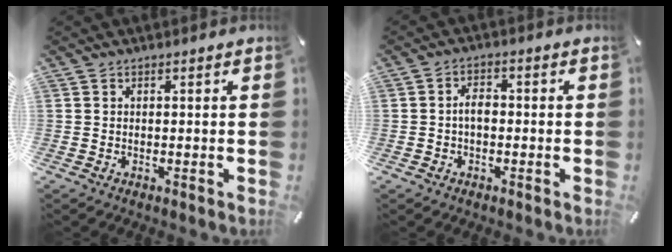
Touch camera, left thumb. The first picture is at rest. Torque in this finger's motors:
{"motor_torque": [0.04, -0.03, 0.15, 0.10, 0.03]}